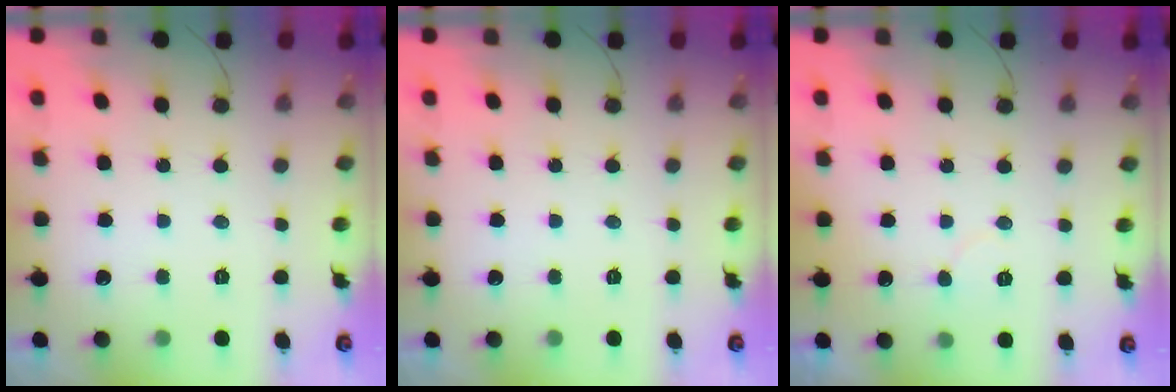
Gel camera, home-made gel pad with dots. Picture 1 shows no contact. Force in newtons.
{"total": 0.0}
{"total": 4.4, "press": 4.4, "slide": 0.4}